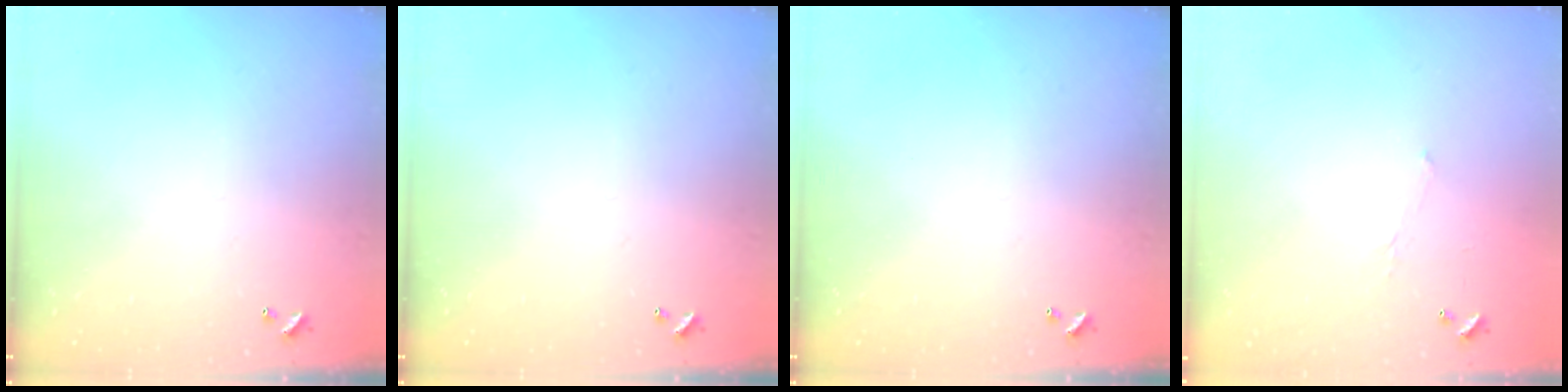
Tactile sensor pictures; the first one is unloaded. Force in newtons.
{"total": 0.0}
{"total": 0.0}
{"total": 5.4, "press": 5.4, "slide": 0.8}